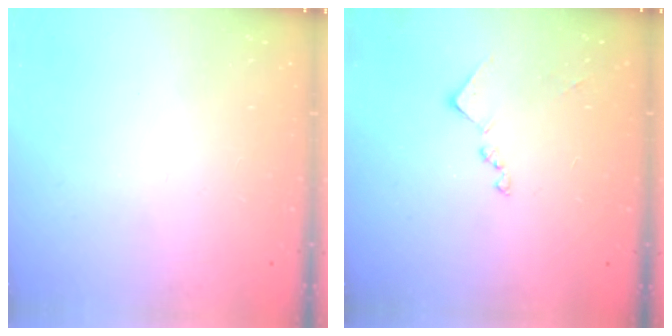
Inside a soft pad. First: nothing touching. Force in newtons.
{"total": 8.9, "press": 8.9, "slide": 0.6}